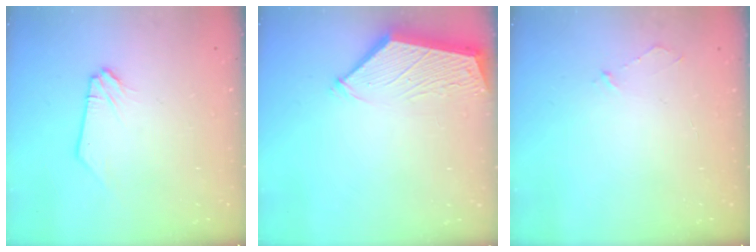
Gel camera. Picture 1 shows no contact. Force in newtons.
{"total": 3.8, "press": 3.8, "slide": 0.6}
{"total": 3.0, "press": 3.0, "slide": 0.3}